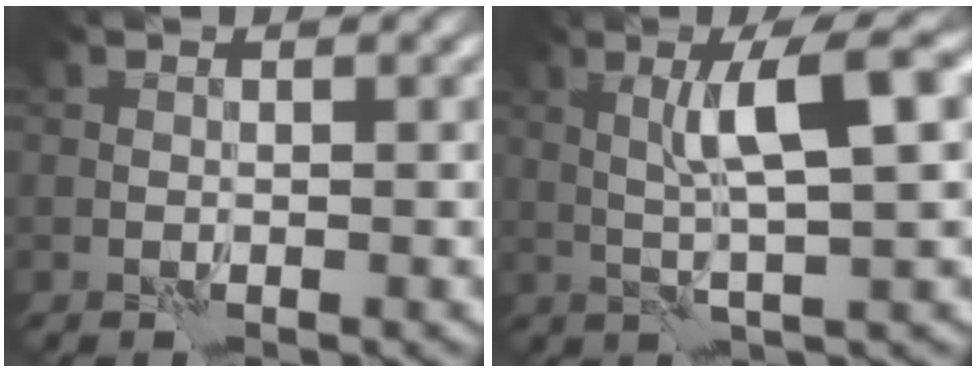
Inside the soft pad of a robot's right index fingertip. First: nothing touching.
{"total": 6.2, "force": [1.6, 0.4, 6.0], "torque": [-0.106, 0.015, 0.031]}